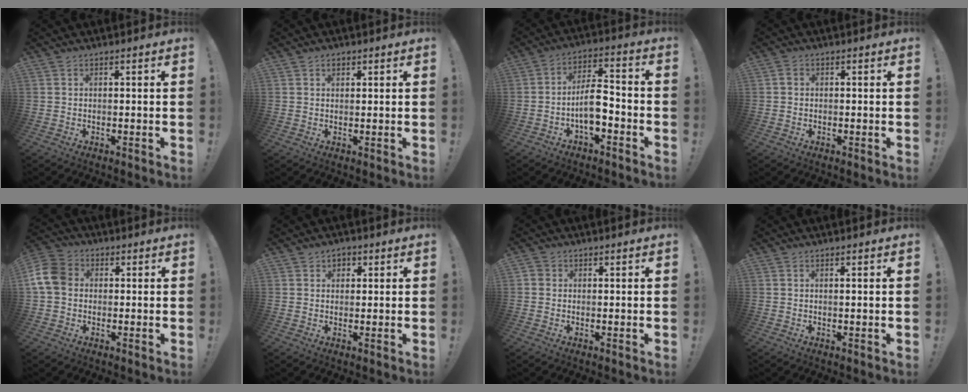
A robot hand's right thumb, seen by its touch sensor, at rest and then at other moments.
{"total": 1.3, "force": [0.9, 0.9, 0.6], "torque": [0.003, -0.003, 0.012]}
{"total": 9.6, "force": [-3.4, 4.4, 7.8], "torque": [-0.137, 0.015, -0.064]}
{"total": 1.3, "force": [-0.2, 1.2, 0.6], "torque": [-0.003, 0.002, -0.005]}
{"total": 10.2, "force": [0.9, 7.9, 6.3], "torque": [-0.141, 0.015, 0.023]}
{"total": 2.1, "force": [0.7, 1.8, 0.6], "torque": [-0.002, -0.002, 0.009]}
{"total": 1.6, "force": [0.3, 1.5, 0.6], "torque": [-0.004, 0.001, 0.004]}
{"total": 0.9, "force": [0.5, -0.2, 0.7], "torque": [-0.008, -0.003, 0.006]}